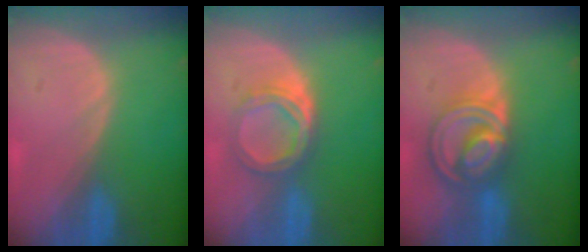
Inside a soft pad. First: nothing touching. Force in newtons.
{"total": 5.7, "press": 5.0, "slide": 2.7}
{"total": 8.8, "press": 7.4, "slide": 4.6}